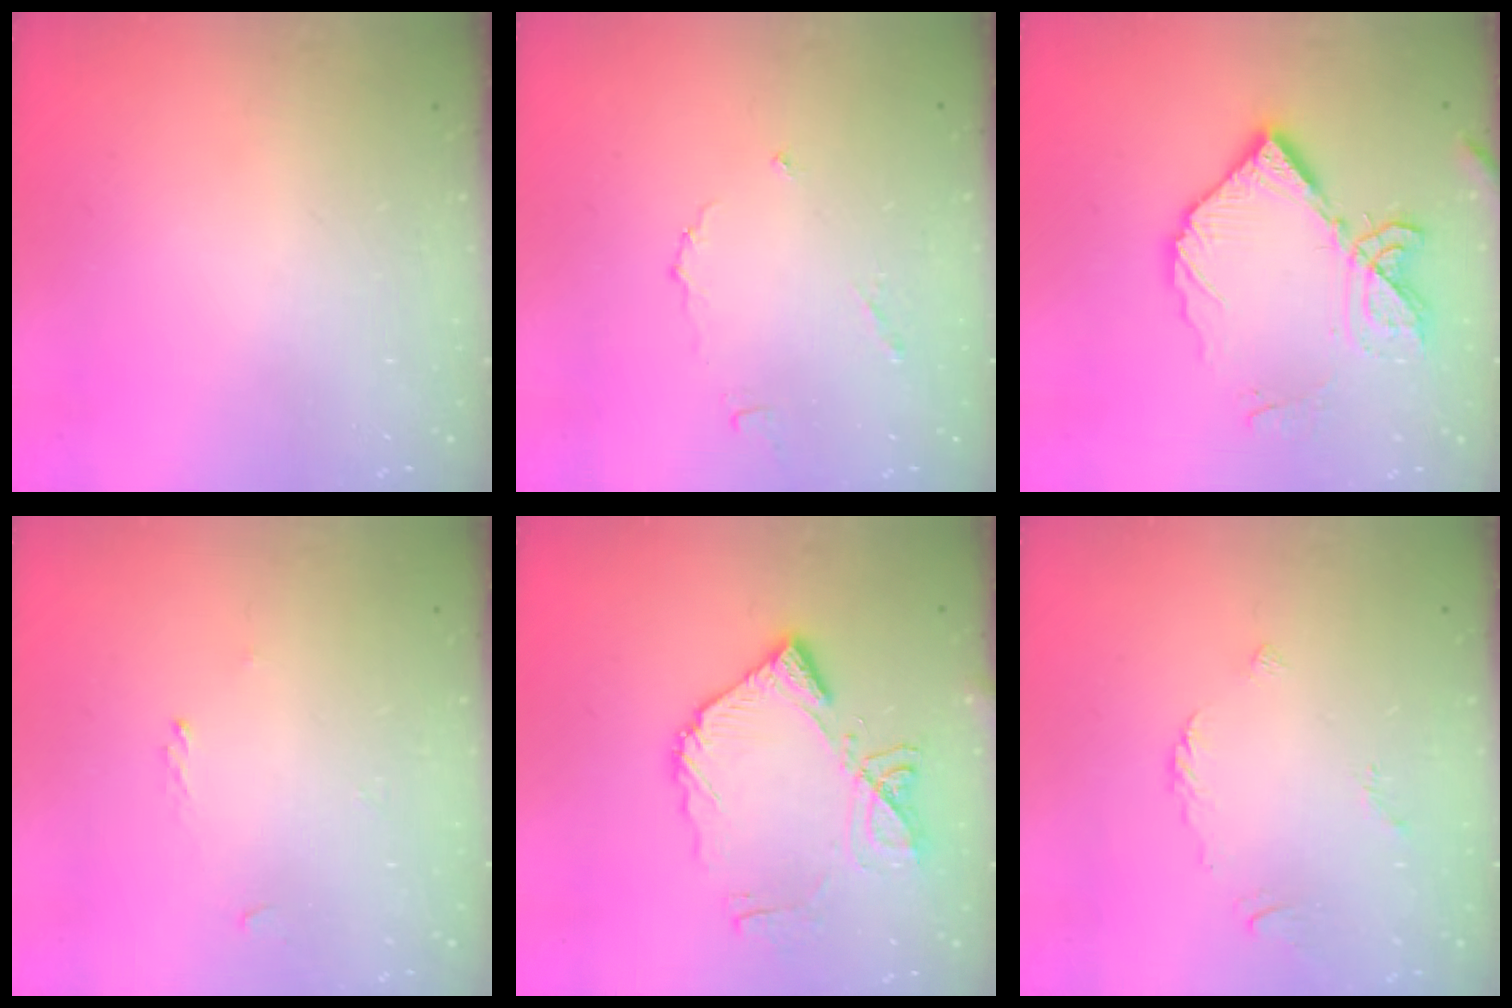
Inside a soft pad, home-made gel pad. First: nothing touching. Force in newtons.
{"total": 4.2, "press": 4.2, "slide": 0.6}
{"total": 14.9, "press": 14.8, "slide": 1.3}
{"total": 0.0}
{"total": 15.1, "press": 14.9, "slide": 1.9}
{"total": 3.2, "press": 3.1, "slide": 0.6}